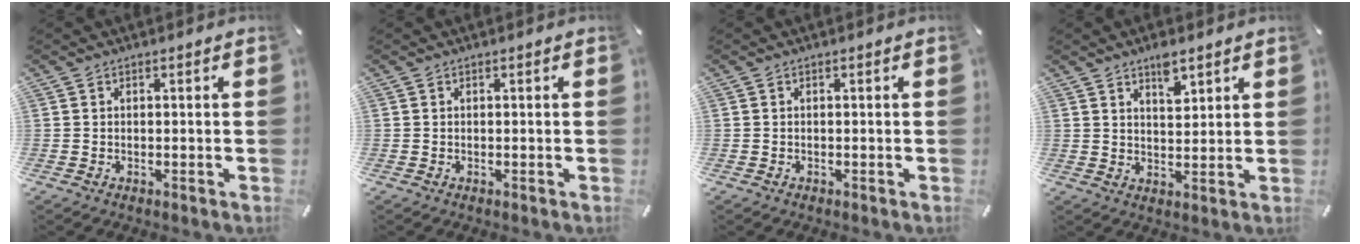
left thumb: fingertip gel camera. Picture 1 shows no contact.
{"total": 0.0}
{"total": 0.0}
{"total": 5.2, "force": [3.8, 2.3, 2.7], "torque": [-0.031, -0.021, 0.062]}